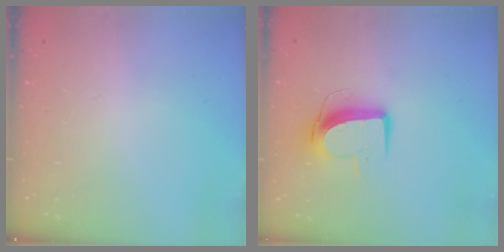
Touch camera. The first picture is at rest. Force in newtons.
{"total": 10.3, "press": 10.3, "slide": 0.7}